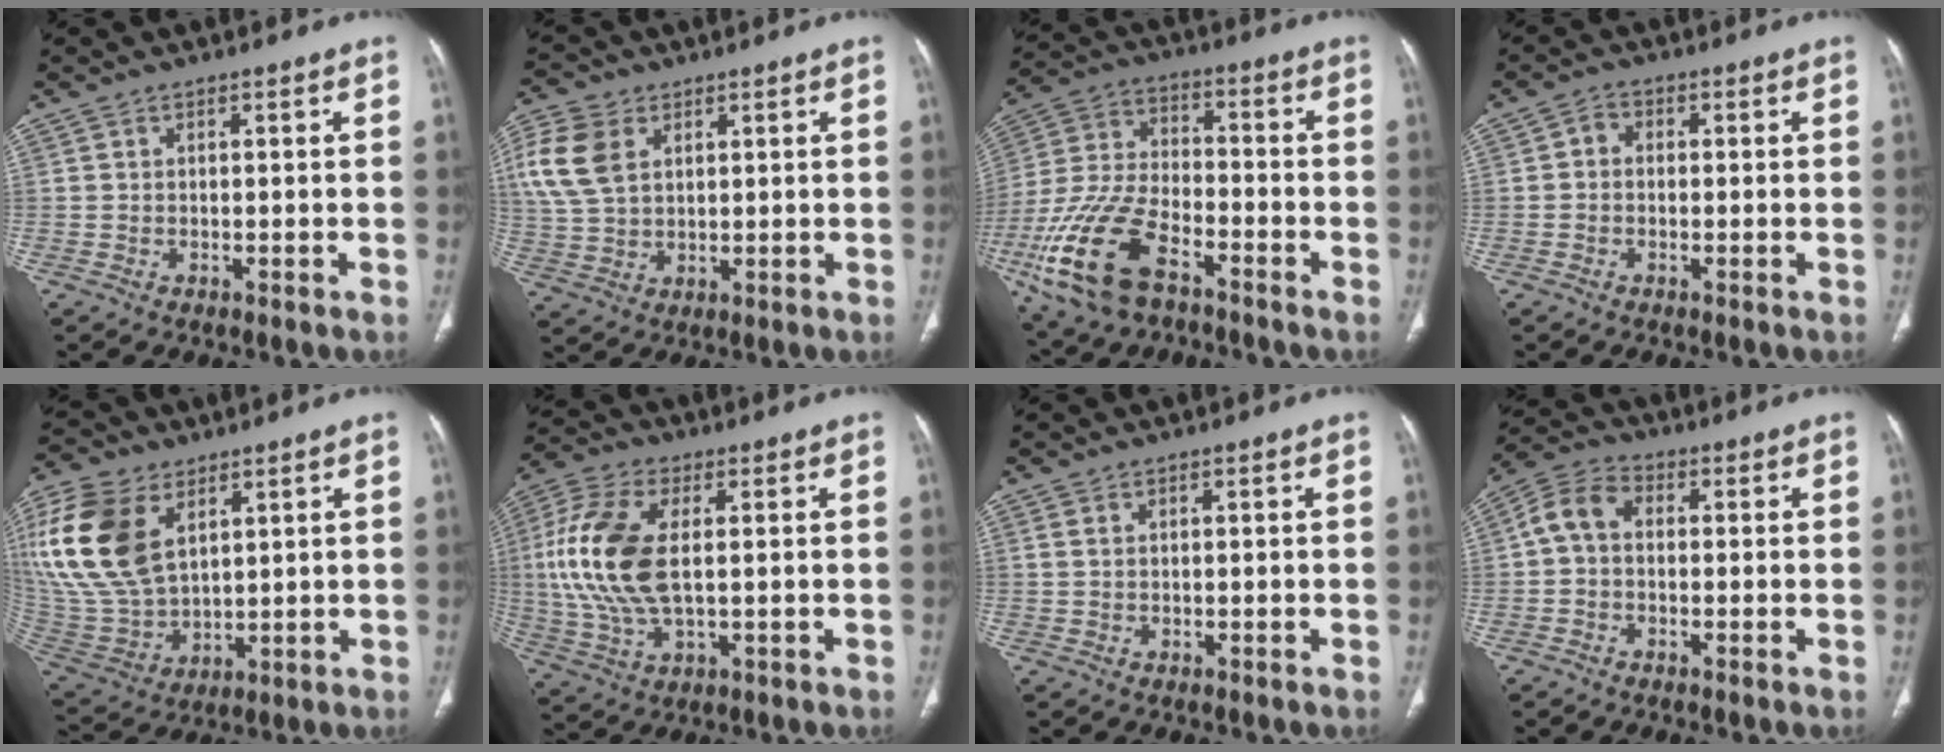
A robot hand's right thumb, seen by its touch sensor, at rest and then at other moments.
{"total": 11.1, "force": [3.7, 7.6, 7.2], "torque": [-0.157, 0.000, 0.075]}
{"total": 18.5, "force": [-9.3, 9.3, 13.0], "torque": [-0.276, 0.031, -0.174]}
{"total": 2.5, "force": [-0.1, 2.1, 1.3], "torque": [-0.011, 0.009, -0.011]}
{"total": 21.9, "force": [8.1, 13.5, 15.2], "torque": [-0.339, -0.021, 0.165]}
{"total": 16.1, "force": [1.4, 8.4, 13.7], "torque": [-0.307, 0.002, 0.030]}
{"total": 0.9, "force": [0.4, 0.6, 0.6], "torque": [-0.019, 0.003, 0.010]}
{"total": 5.3, "force": [0.0, 3.6, 3.9], "torque": [-0.071, 0.016, -0.010]}